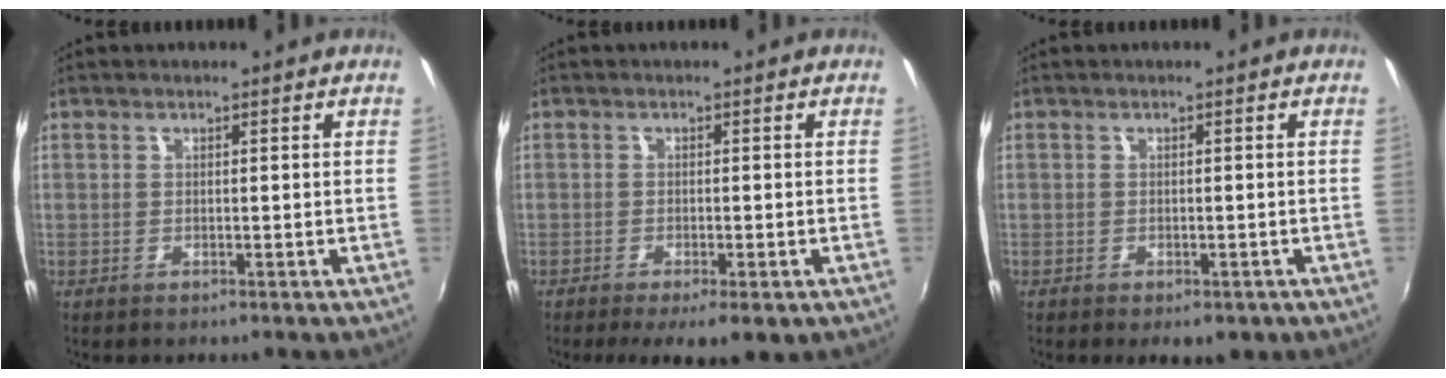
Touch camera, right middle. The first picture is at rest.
{"total": 7.1, "force": [-4.6, 1.8, 5.1], "torque": [-0.102, -0.027, -0.067]}
{"total": 3.8, "force": [-2.3, 2.0, 2.3], "torque": [-0.042, -0.016, -0.026]}